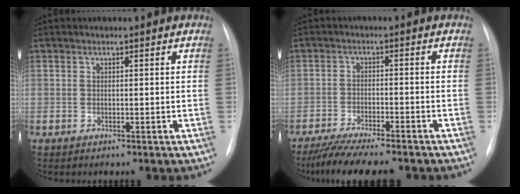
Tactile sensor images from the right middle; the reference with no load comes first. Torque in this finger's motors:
{"motor_torque": [0.37, -0.38, 0.13, 0.04]}